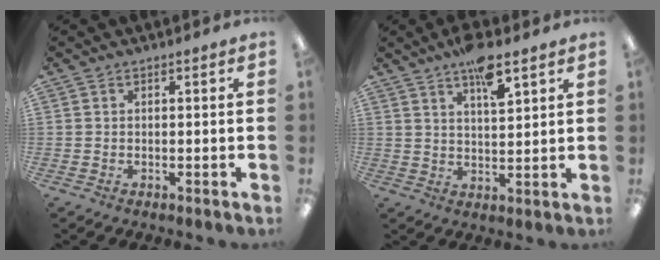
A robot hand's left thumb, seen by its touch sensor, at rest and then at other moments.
{"total": 8.0, "force": [5.6, 2.2, 5.3], "torque": [-0.078, -0.034, 0.091]}